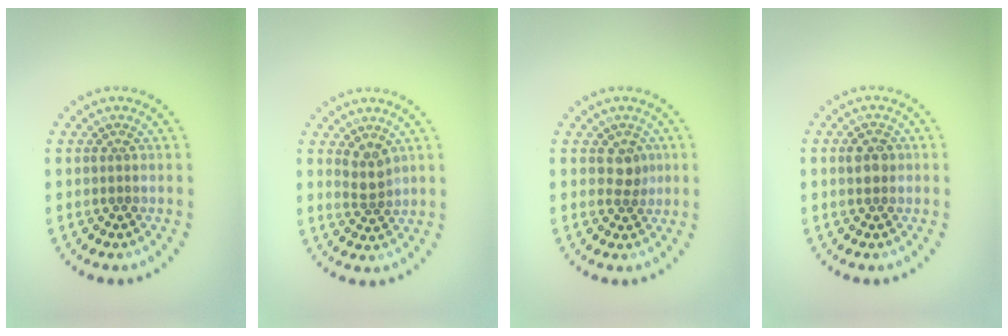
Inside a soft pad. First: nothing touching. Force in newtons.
{"total": 1.8, "press": 1.5, "slide": 1.1}
{"total": 1.6, "press": 1.4, "slide": 0.7}
{"total": 1.7, "press": 1.7, "slide": 0.2}